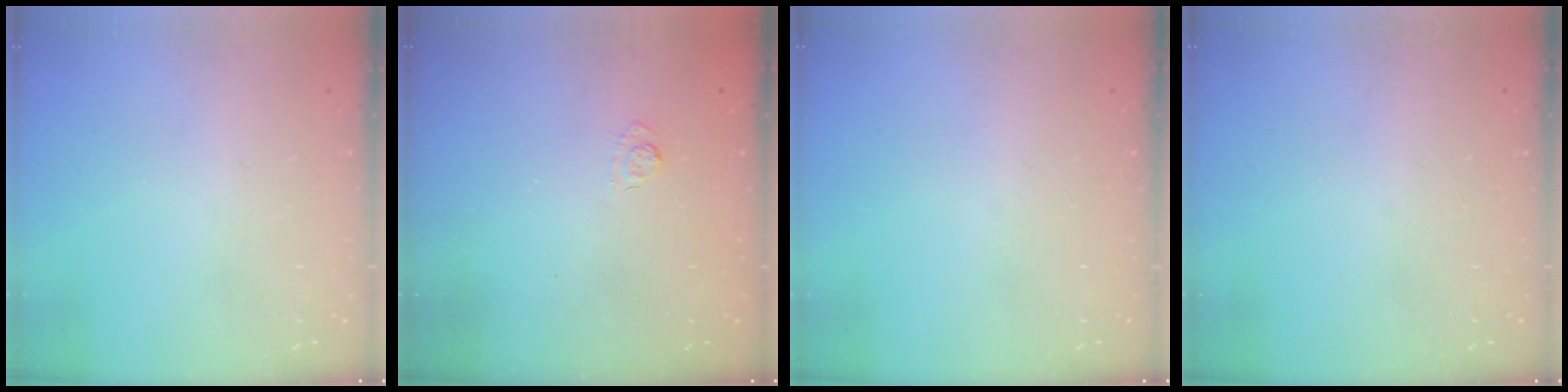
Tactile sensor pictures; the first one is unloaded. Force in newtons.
{"total": 2.7, "press": 2.3, "slide": 1.5}
{"total": 0.0}
{"total": 0.0}